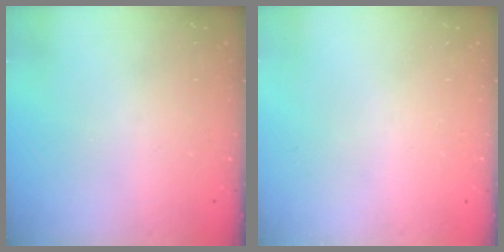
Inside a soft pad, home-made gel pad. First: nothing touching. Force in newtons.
{"total": 0.0}